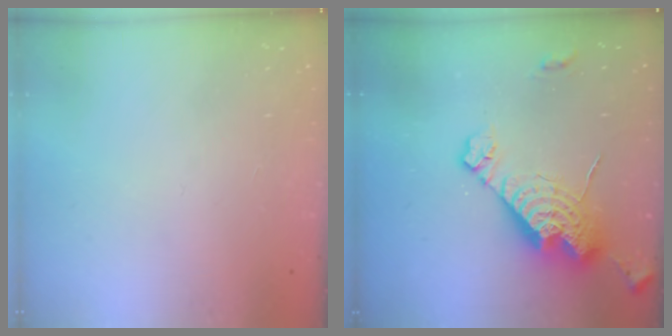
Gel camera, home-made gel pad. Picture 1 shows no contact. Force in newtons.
{"total": 16.6, "press": 16.5, "slide": 1.5}